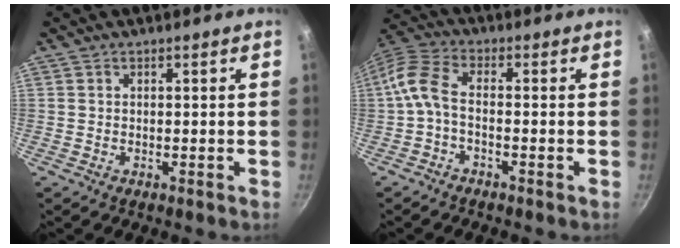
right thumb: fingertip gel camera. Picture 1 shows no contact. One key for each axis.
{"total": 6.5, "fx": -1.7, "fy": 3.1, "fz": 5.5, "tx": -0.137, "ty": 0.027, "tz": -0.049}